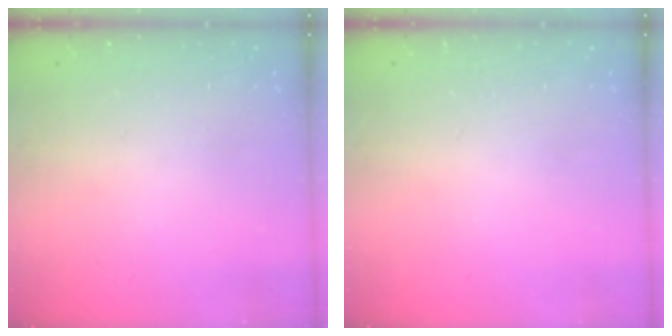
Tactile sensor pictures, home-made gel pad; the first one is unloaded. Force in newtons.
{"total": 0.0}